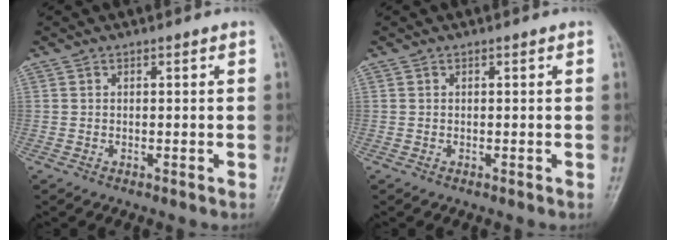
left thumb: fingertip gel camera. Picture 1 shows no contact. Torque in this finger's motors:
{"motor_torque": [0.00, 0.00, -0.05, 0.01, 0.00]}